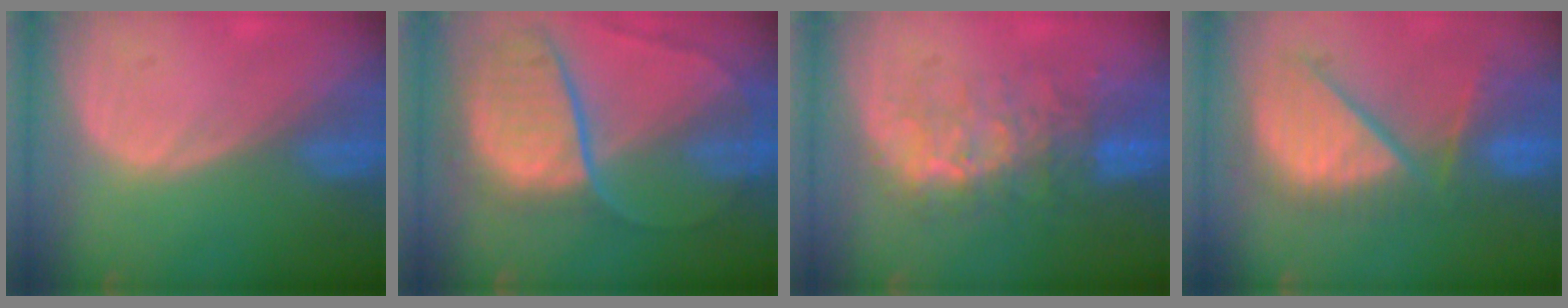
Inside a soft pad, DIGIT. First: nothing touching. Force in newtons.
{"total": 10.9, "press": 9.0, "slide": 6.1}
{"total": 9.7, "press": 8.4, "slide": 4.8}
{"total": 10.6, "press": 9.9, "slide": 4.0}